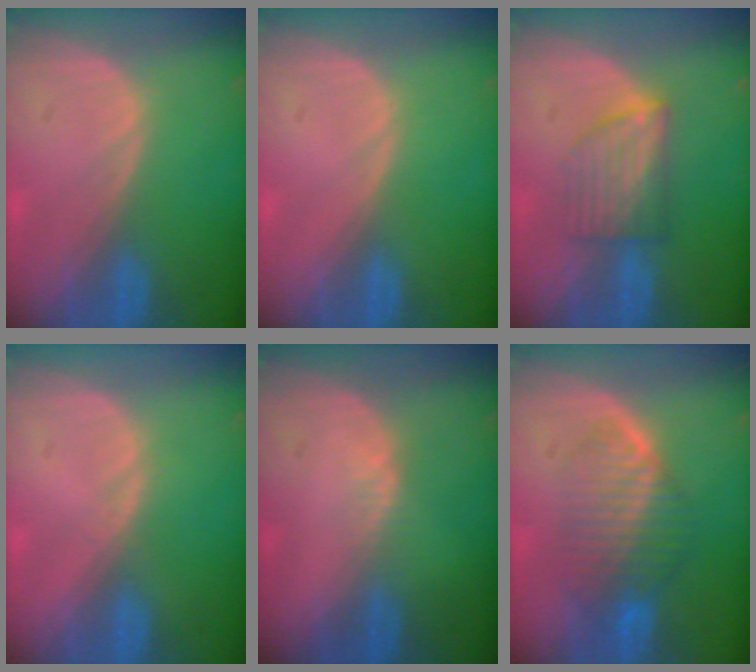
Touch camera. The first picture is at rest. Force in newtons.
{"total": 0.0}
{"total": 6.0, "press": 5.6, "slide": 2.2}
{"total": 0.7, "press": 0.5, "slide": 0.4}
{"total": 1.2, "press": 0.9, "slide": 0.8}
{"total": 7.9, "press": 7.1, "slide": 3.4}